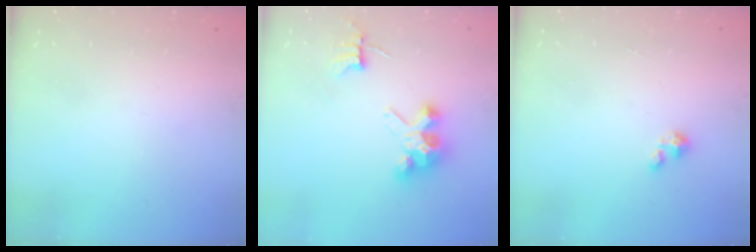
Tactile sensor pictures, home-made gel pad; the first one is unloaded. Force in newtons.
{"total": 6.8, "press": 6.8, "slide": 0.5}
{"total": 1.2, "press": 1.2, "slide": 0.2}